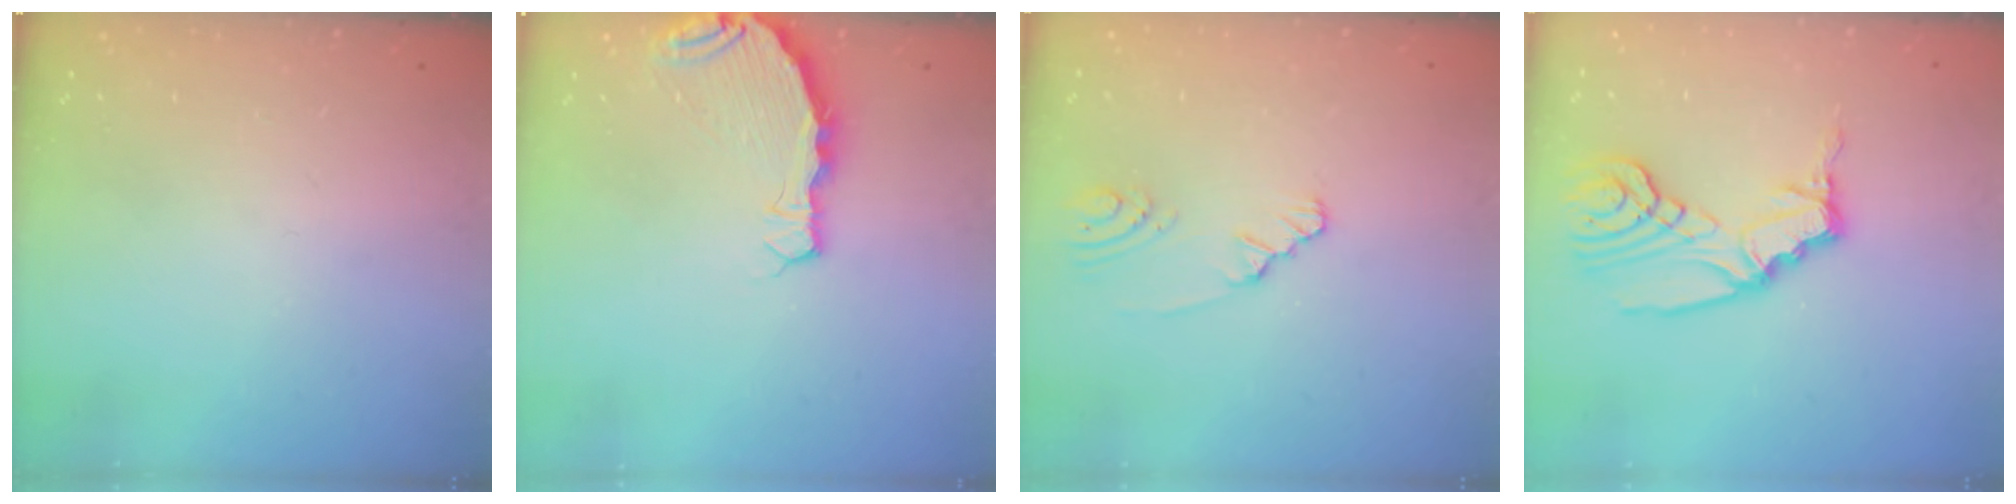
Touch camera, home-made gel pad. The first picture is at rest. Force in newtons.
{"total": 5.9, "press": 5.7, "slide": 1.4}
{"total": 1.2, "press": 1.2, "slide": 0.3}
{"total": 10.4, "press": 10.3, "slide": 0.9}